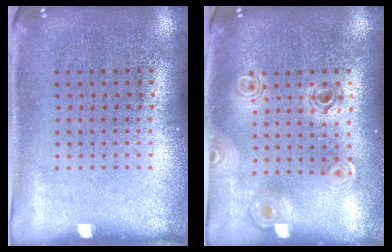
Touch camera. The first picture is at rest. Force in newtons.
{"total": 0.8, "press": 0.8, "slide": 0.2}